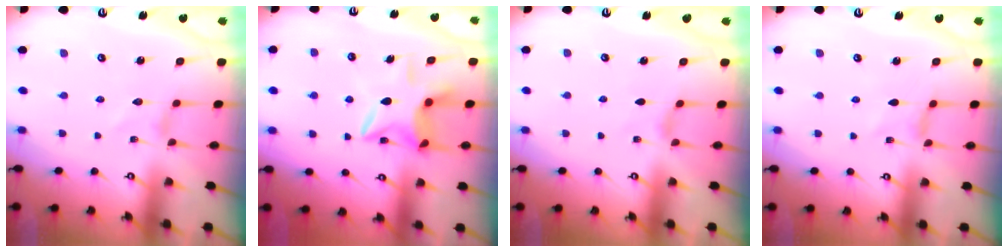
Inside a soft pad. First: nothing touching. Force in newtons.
{"total": 10.2, "press": 10.2, "slide": 0.7}
{"total": 0.7, "press": 0.6, "slide": 0.3}
{"total": 0.0}